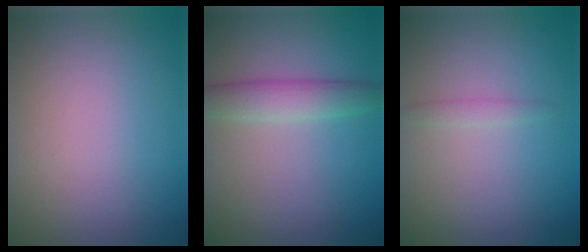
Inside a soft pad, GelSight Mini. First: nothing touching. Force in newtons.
{"total": 3.0, "press": 3.0, "slide": 0.0}
{"total": 0.8, "press": 0.8, "slide": 0.1}